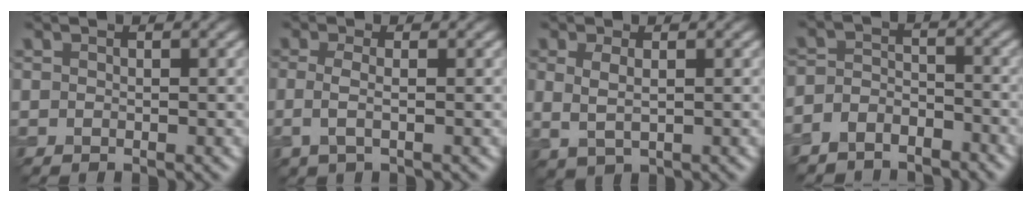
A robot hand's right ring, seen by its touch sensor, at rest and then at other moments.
{"total": 1.6, "force": [0.1, 0.3, 1.5], "torque": [-0.031, -0.004, -0.004]}
{"total": 1.6, "force": [0.8, 0.4, 1.3], "torque": [-0.030, -0.003, 0.019]}
{"total": 4.4, "force": [-4.0, 1.7, 0.6], "torque": [-0.011, -0.006, -0.075]}